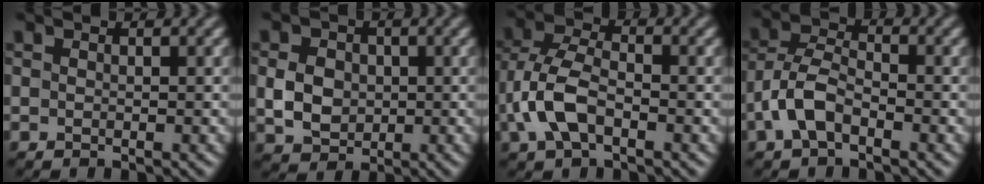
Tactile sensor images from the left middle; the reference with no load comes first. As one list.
[{"total": 3.9, "force": [0.1, 3.2, 2.2], "torque": [-0.048, -0.003, 0.002]}, {"total": 5.8, "force": [-1.6, 3.3, 4.4], "torque": [-0.109, 0.007, -0.041]}, {"total": 4.2, "force": [-1.8, 2.3, 3.1], "torque": [-0.065, 0.011, -0.045]}]